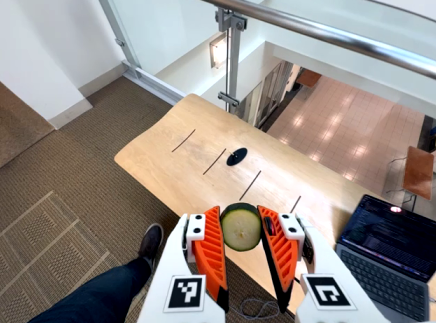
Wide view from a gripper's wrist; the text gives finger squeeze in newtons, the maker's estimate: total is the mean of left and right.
{"total": 11.5, "left": 11.4, "right": 11.7}